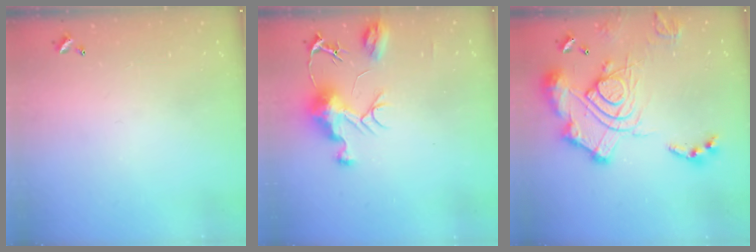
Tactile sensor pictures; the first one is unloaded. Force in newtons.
{"total": 9.2, "press": 9.2, "slide": 1.0}
{"total": 20.2, "press": 20.0, "slide": 2.4}